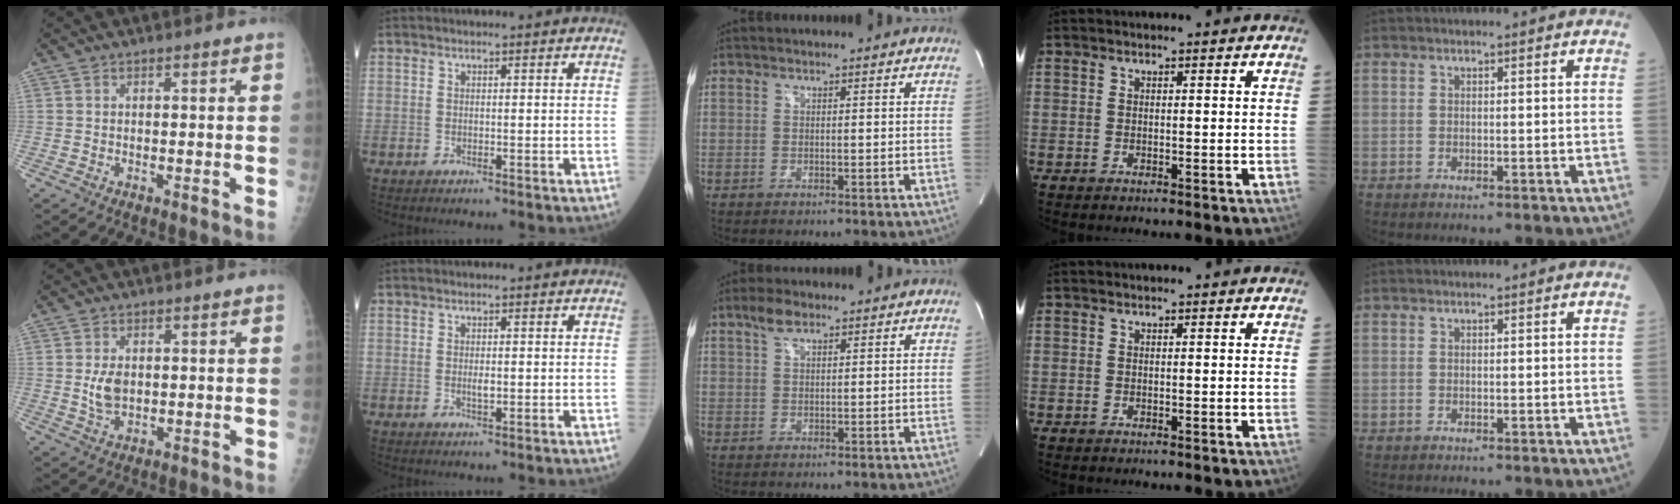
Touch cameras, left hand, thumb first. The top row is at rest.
{"thumb": {"total": 4.4, "force": [0.4, 2.9, 3.3], "torque": [-0.056, -0.006, 0.013]}, "index": {"total": 1.2, "force": [0.2, 0.3, 1.1], "torque": [-0.023, -0.001, 0.004]}, "middle": {"total": 3.0, "force": [2.0, 1.1, 1.9], "torque": [-0.045, 0.011, 0.041]}}